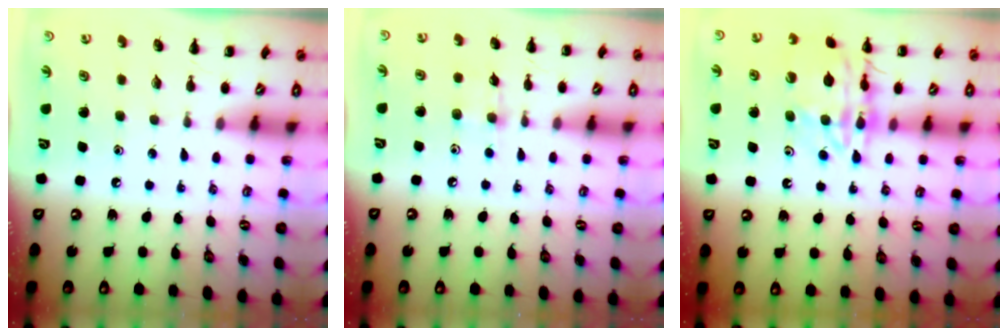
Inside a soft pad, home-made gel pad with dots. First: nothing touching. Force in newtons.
{"total": 3.7, "press": 3.4, "slide": 1.2}
{"total": 15.7, "press": 15.6, "slide": 1.6}